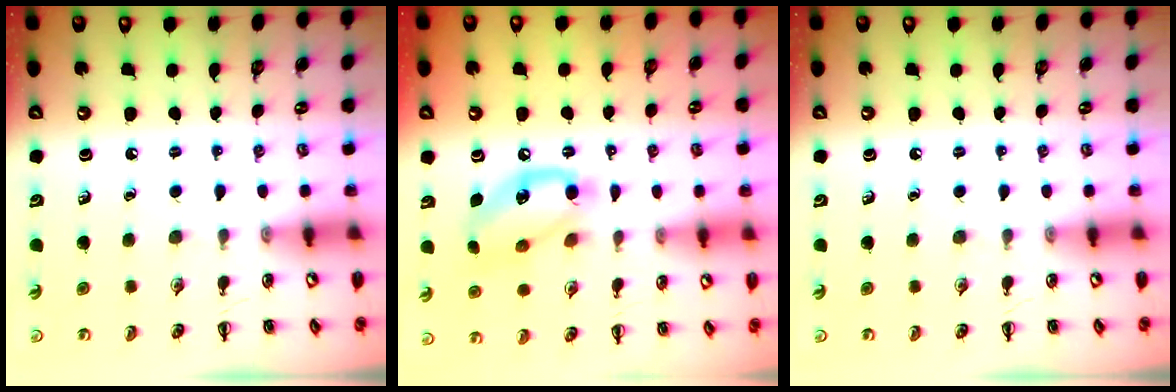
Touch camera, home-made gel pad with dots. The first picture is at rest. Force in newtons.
{"total": 13.4, "press": 13.2, "slide": 2.1}
{"total": 0.0}